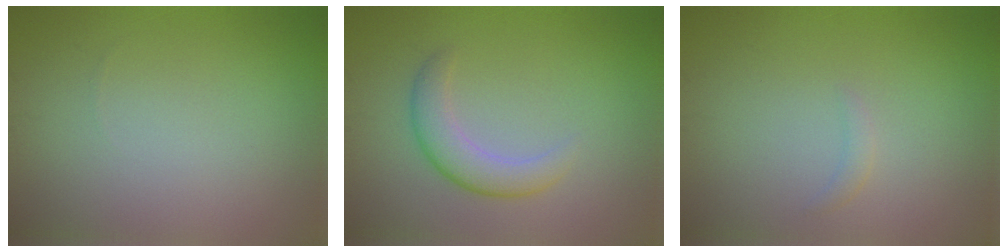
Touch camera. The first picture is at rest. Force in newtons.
{"total": 3.3, "press": 3.3, "slide": 0.0}
{"total": 0.8, "press": 0.8, "slide": 0.1}